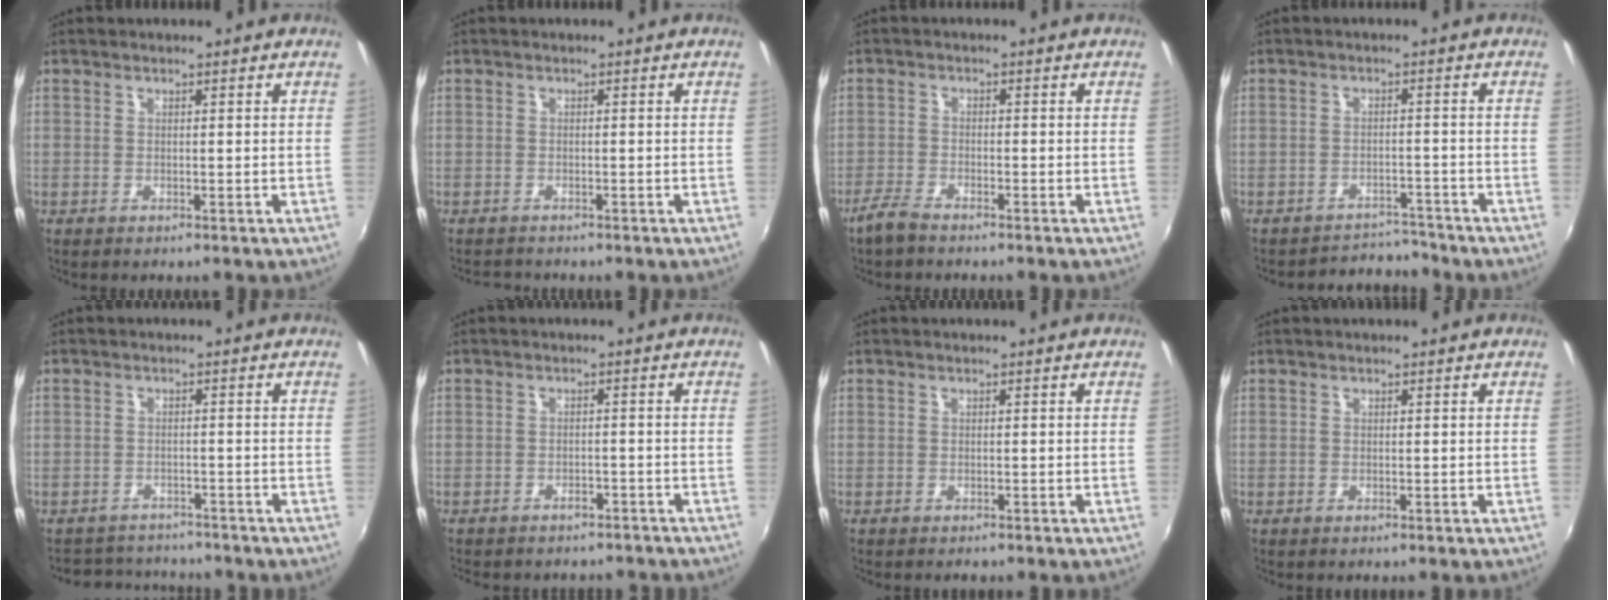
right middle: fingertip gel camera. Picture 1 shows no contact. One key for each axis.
{"total": 2.1, "fx": -2.0, "fy": 0.7, "fz": 0.2, "tx": -0.012, "ty": -0.007, "tz": -0.035}
{"total": 3.6, "fx": -3.1, "fy": 0.8, "fz": 1.8, "tx": -0.055, "ty": -0.004, "tz": -0.064}
{"total": 5.9, "fx": -5.7, "fy": 1.2, "fz": -0.4, "tx": 0.001, "ty": 0.012, "tz": -0.085}
{"total": 5.9, "fx": -5.4, "fy": 2.4, "fz": 0.3, "tx": -0.018, "ty": 0.017, "tz": -0.084}
{"total": 6.5, "fx": -5.7, "fy": 2.5, "fz": 1.8, "tx": -0.046, "ty": -0.007, "tz": -0.073}
{"total": 1.1, "fx": -0.9, "fy": 0.5, "fz": 0.5, "tx": -0.011, "ty": -0.004, "tz": -0.014}
{"total": 0.0}